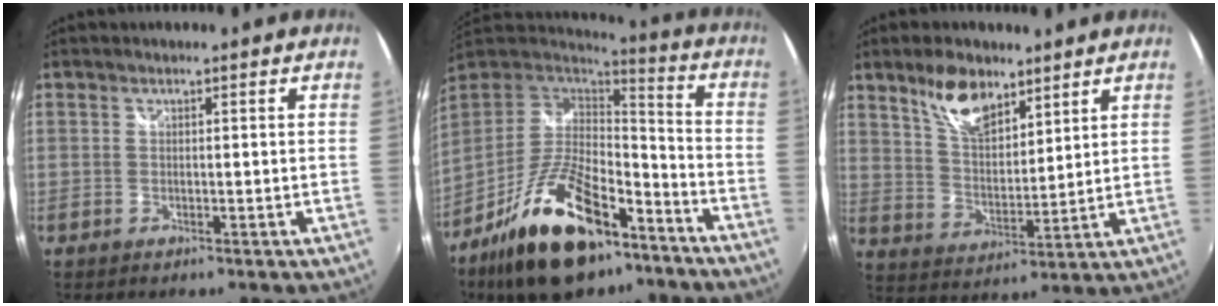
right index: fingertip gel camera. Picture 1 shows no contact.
{"total": 23.6, "force": [-14.2, 10.1, 15.9], "torque": [-0.304, -0.013, -0.228]}
{"total": 10.2, "force": [6.9, 4.7, 5.8], "torque": [-0.099, 0.009, 0.133]}